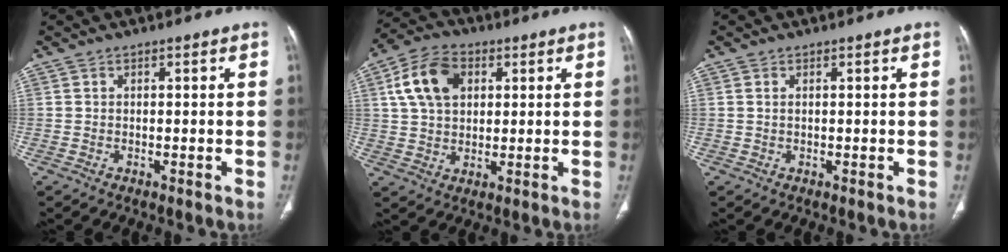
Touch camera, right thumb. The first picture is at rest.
{"total": 11.3, "force": [3.4, 7.7, 7.5], "torque": [-0.128, 0.008, 0.059]}
{"total": 0.5, "force": [0.2, 0.2, 0.4], "torque": [-0.013, 0.003, 0.005]}